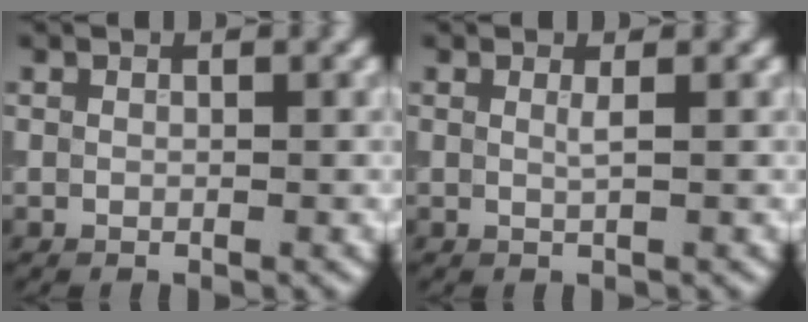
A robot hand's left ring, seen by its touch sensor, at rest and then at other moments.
{"total": 0.8, "force": [0.2, 0.2, 0.8], "torque": [-0.009, -0.001, 0.001]}